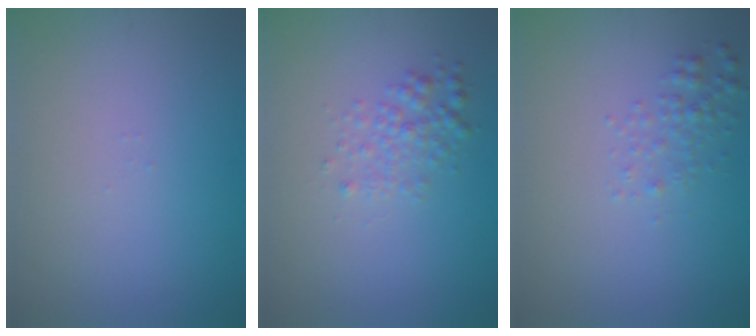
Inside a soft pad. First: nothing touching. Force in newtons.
{"total": 2.0, "press": 2.0, "slide": 0.0}
{"total": 1.5, "press": 1.5, "slide": 0.1}